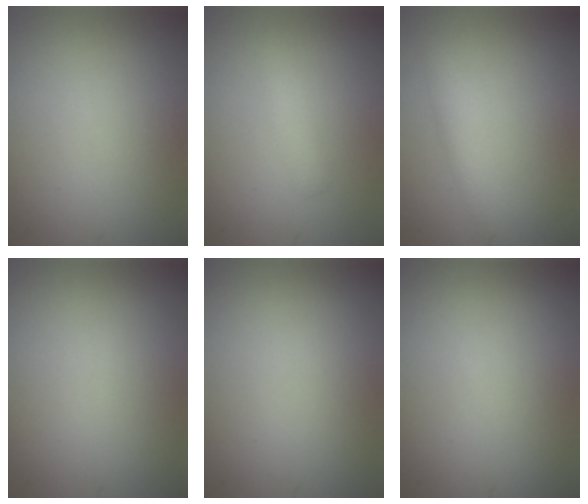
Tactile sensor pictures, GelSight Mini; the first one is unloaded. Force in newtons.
{"total": 1.4, "press": 1.4, "slide": 0.0}
{"total": 2.1, "press": 2.1, "slide": 0.0}
{"total": 0.0}
{"total": 0.0}
{"total": 0.0}